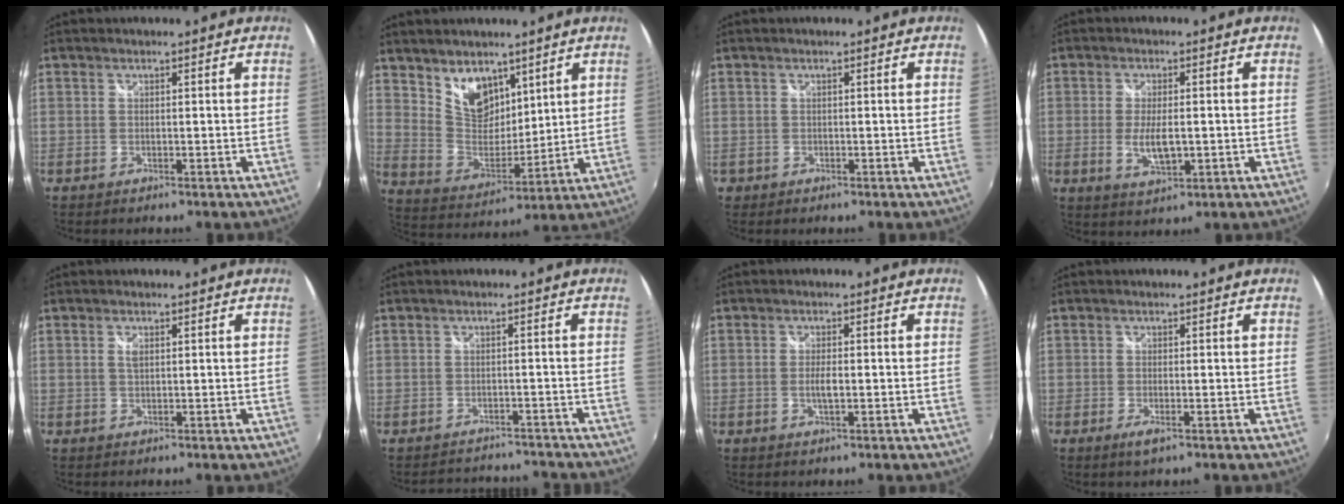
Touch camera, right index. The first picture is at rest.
{"total": 10.8, "force": [7.0, 6.5, 5.0], "torque": [-0.083, 0.001, 0.146]}
{"total": 1.1, "force": [-0.2, 1.1, 0.0], "torque": [-0.004, 0.003, 0.001]}
{"total": 5.9, "force": [-0.9, 2.3, 5.4], "torque": [-0.103, -0.009, -0.013]}
{"total": 1.3, "force": [0.4, 0.6, 1.1], "torque": [-0.022, 0.000, 0.006]}
{"total": 7.7, "force": [-6.9, 2.9, 1.6], "torque": [-0.031, 0.018, -0.089]}
{"total": 2.5, "force": [-0.5, 0.6, 2.4], "torque": [-0.044, -0.002, -0.008]}
{"total": 2.4, "force": [-1.1, 0.4, 2.1], "torque": [-0.039, -0.007, -0.017]}